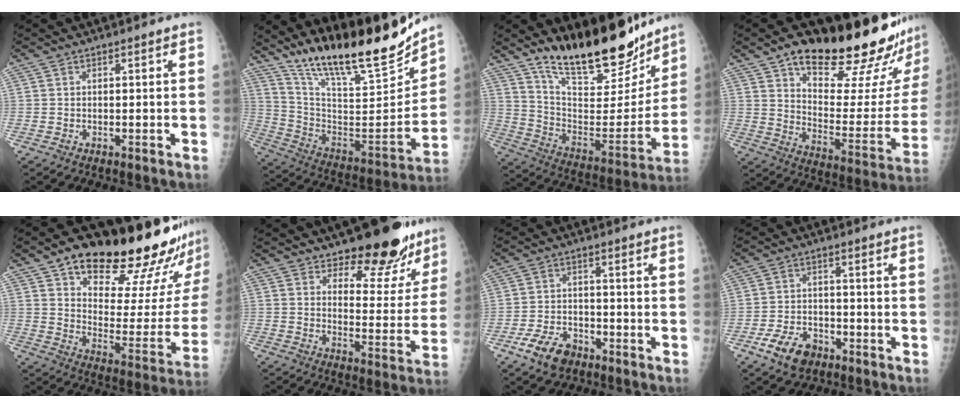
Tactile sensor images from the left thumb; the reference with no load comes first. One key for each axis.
{"total": 25.1, "fx": 20.3, "fy": 5.7, "fz": 13.5, "tx": -0.194, "ty": -0.101, "tz": 0.338}
{"total": 24.1, "fx": 19.0, "fy": 7.9, "fz": 12.5, "tx": -0.153, "ty": -0.107, "tz": 0.309}
{"total": 27.2, "fx": 19.2, "fy": 8.0, "fz": 17.4, "tx": -0.213, "ty": -0.090, "tz": 0.276}
{"total": 27.9, "fx": 18.9, "fy": 9.2, "fz": 18.3, "tx": -0.226, "ty": -0.077, "tz": 0.269}
{"total": 15.8, "fx": 13.0, "fy": 6.2, "fz": 6.4, "tx": -0.025, "ty": -0.107, "tz": 0.172}
{"total": 7.5, "fx": -4.6, "fy": 4.6, "fz": 3.7, "tx": -0.062, "ty": 0.021, "tz": -0.082}
{"total": 7.8, "fx": -4.5, "fy": 4.9, "fz": 3.9, "tx": -0.062, "ty": 0.020, "tz": -0.078}